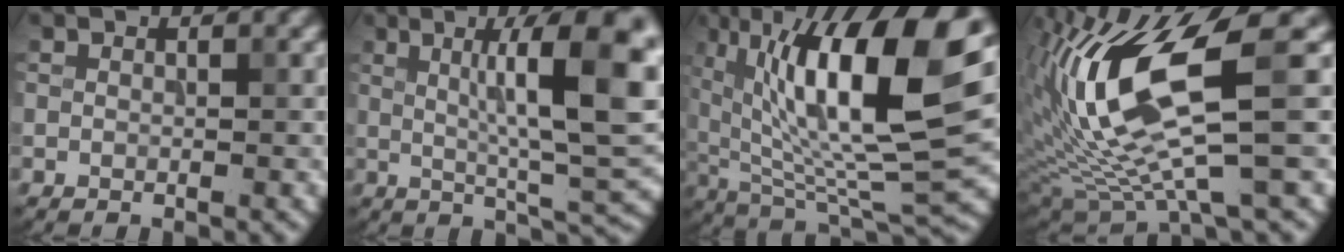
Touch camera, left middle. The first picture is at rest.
{"total": 11.4, "force": [2.0, 2.4, 11.0], "torque": [-0.150, 0.012, 0.030]}
{"total": 16.8, "force": [4.8, 5.8, 15.0], "torque": [-0.255, 0.007, 0.077]}
{"total": 11.9, "force": [2.1, 3.3, 11.2], "torque": [-0.223, -0.010, 0.046]}